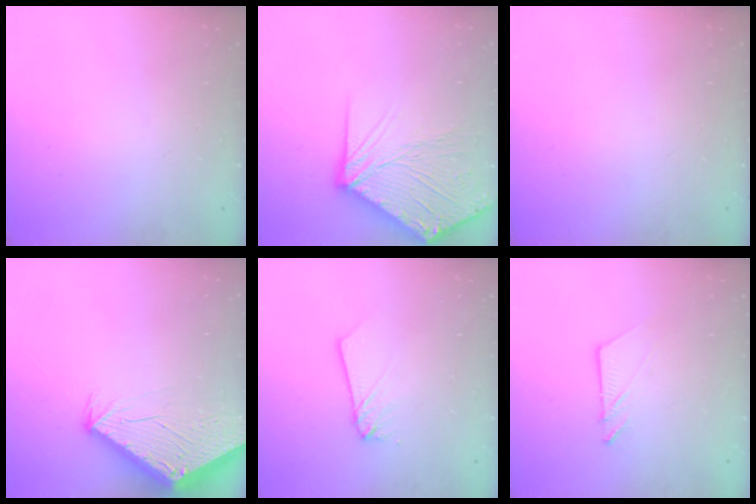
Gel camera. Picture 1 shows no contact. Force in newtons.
{"total": 16.8, "press": 16.7, "slide": 2.3}
{"total": 0.0}
{"total": 3.3, "press": 3.3, "slide": 0.1}
{"total": 2.7, "press": 2.7, "slide": 0.3}
{"total": 6.0, "press": 6.0, "slide": 0.1}